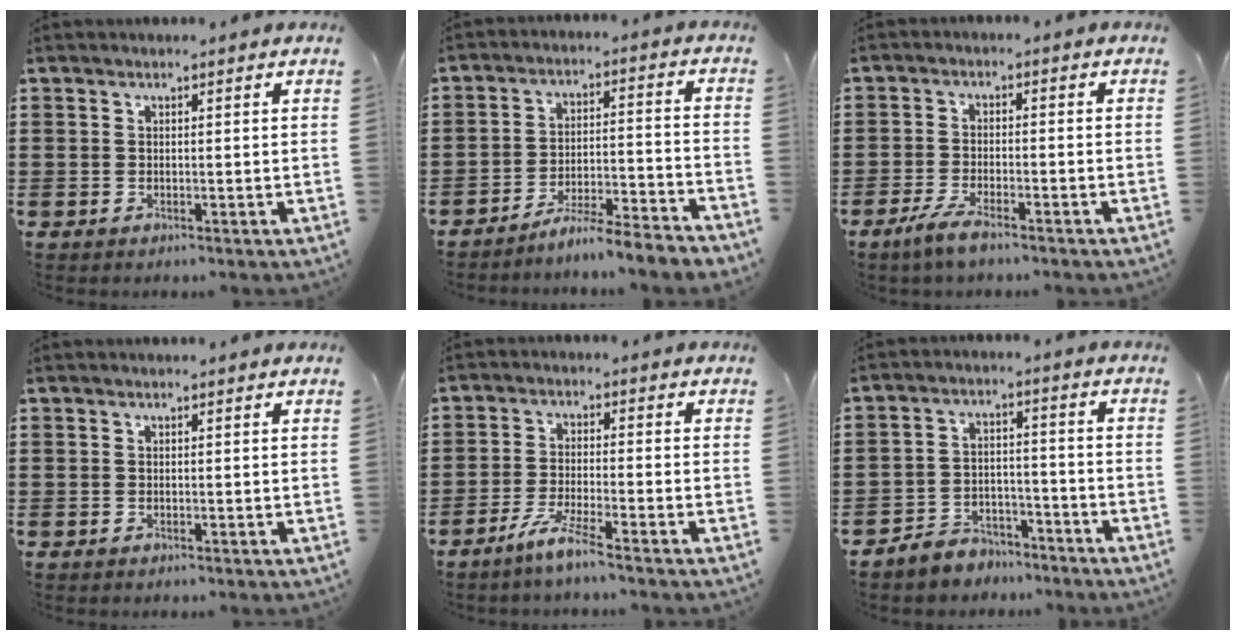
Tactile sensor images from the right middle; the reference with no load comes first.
{"total": 5.9, "force": [-5.8, -0.7, 1.1], "torque": [-0.023, -0.012, -0.115]}
{"total": 3.8, "force": [-2.9, 0.6, 2.4], "torque": [-0.060, -0.005, -0.059]}
{"total": 0.0}
{"total": 4.7, "force": [-3.8, -0.2, 2.8], "torque": [-0.067, -0.013, -0.074]}
{"total": 4.7, "force": [-4.5, 1.2, -0.1], "torque": [-0.005, 0.008, -0.095]}